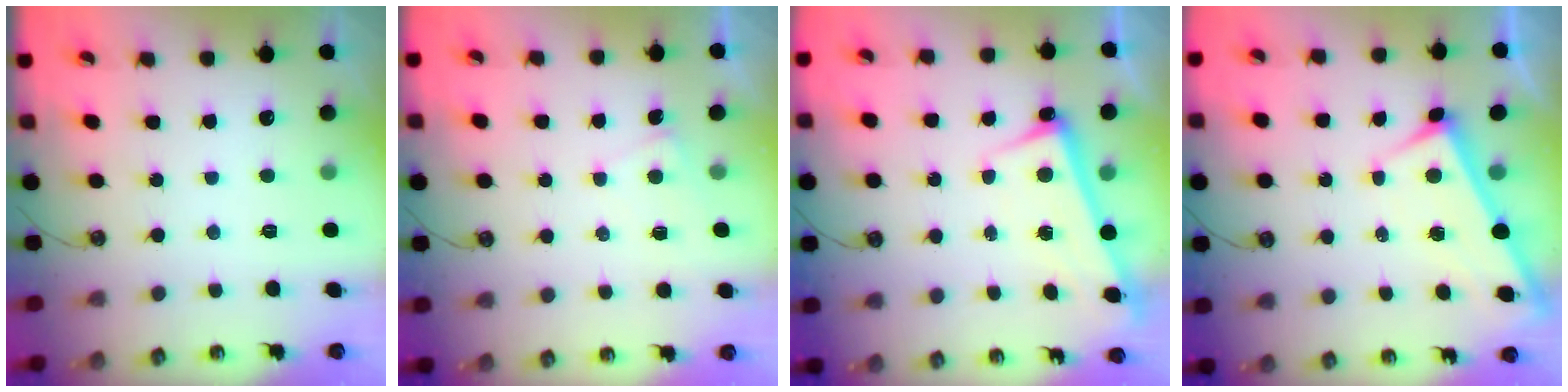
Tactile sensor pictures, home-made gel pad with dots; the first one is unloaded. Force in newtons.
{"total": 2.4, "press": 2.4, "slide": 0.1}
{"total": 2.5, "press": 2.5, "slide": 0.7}
{"total": 2.5, "press": 2.5, "slide": 0.3}